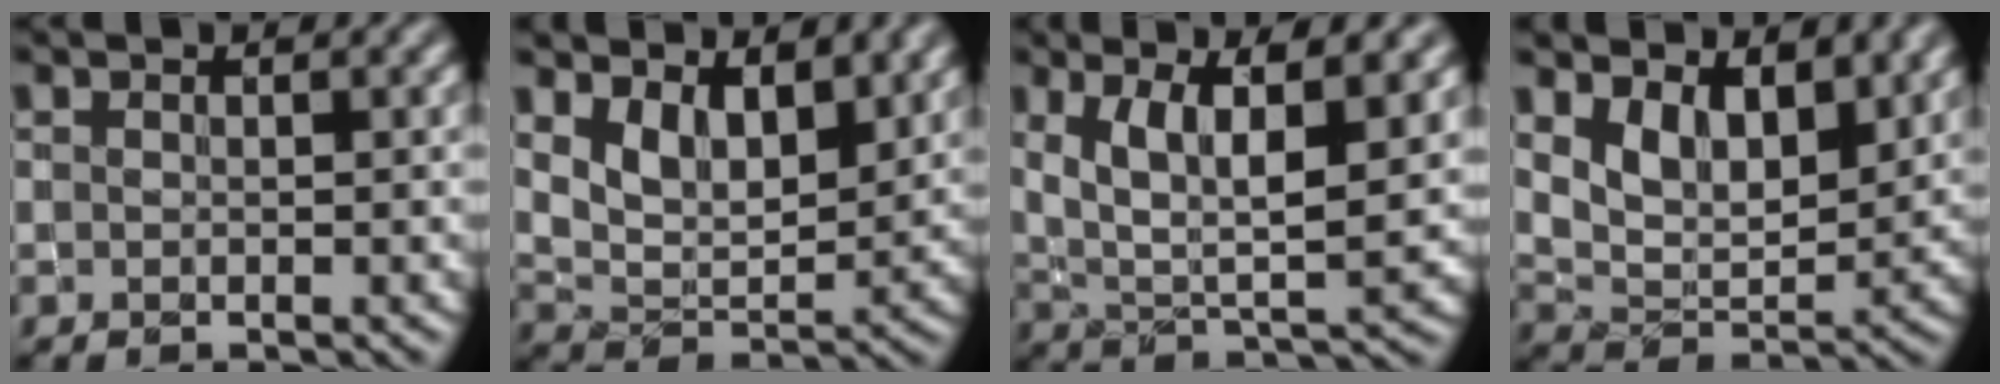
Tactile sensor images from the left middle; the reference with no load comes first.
{"total": 5.4, "force": [3.2, 2.8, 3.4], "torque": [-0.071, -0.016, 0.054]}
{"total": 7.5, "force": [3.0, 2.5, 6.3], "torque": [-0.125, -0.008, 0.058]}
{"total": 5.8, "force": [3.3, 3.1, 3.6], "torque": [-0.073, -0.018, 0.056]}